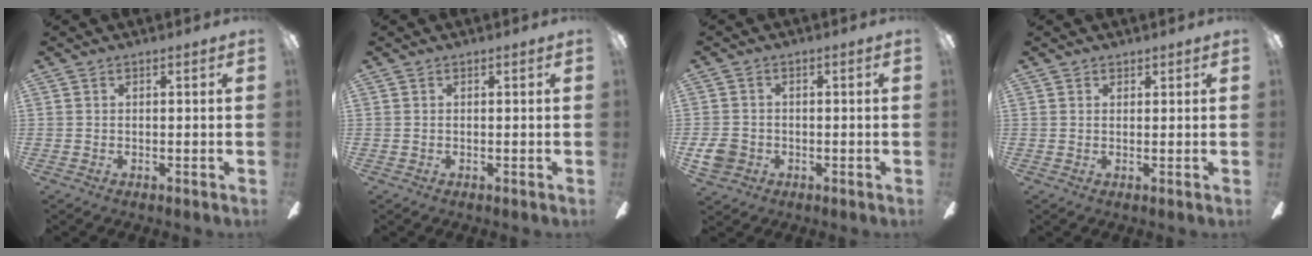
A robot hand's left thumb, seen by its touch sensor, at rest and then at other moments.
{"total": 0.0}
{"total": 4.9, "force": [-1.3, 4.3, 1.8], "torque": [-0.041, 0.007, -0.026]}
{"total": 1.2, "force": [1.0, 0.7, 0.1], "torque": [0.007, -0.002, 0.018]}